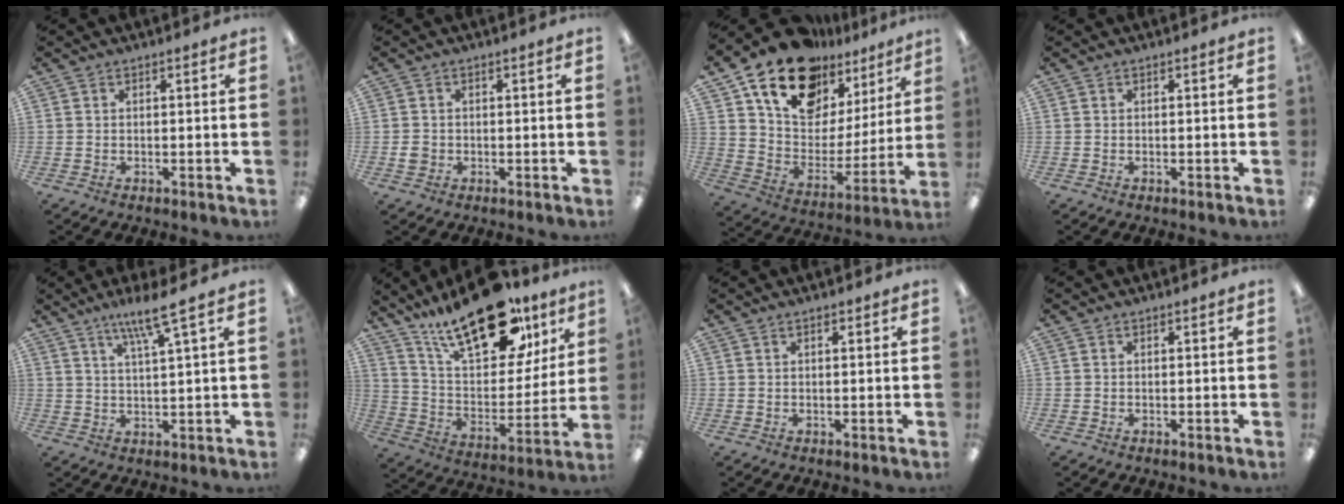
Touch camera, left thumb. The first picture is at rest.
{"total": 2.0, "force": [-0.4, 1.9, 0.3], "torque": [-0.006, 0.005, -0.008]}
{"total": 18.8, "force": [13.8, 10.6, 7.0], "torque": [-0.143, -0.090, 0.251]}
{"total": 0.0}
{"total": 7.6, "force": [5.2, 0.4, 5.5], "torque": [-0.105, -0.019, 0.085]}
{"total": 25.7, "force": [17.5, 11.3, 15.1], "torque": [-0.235, -0.095, 0.298]}
{"total": 0.6, "force": [0.4, 0.4, 0.1], "torque": [-0.004, 0.002, 0.007]}
{"total": 0.0}